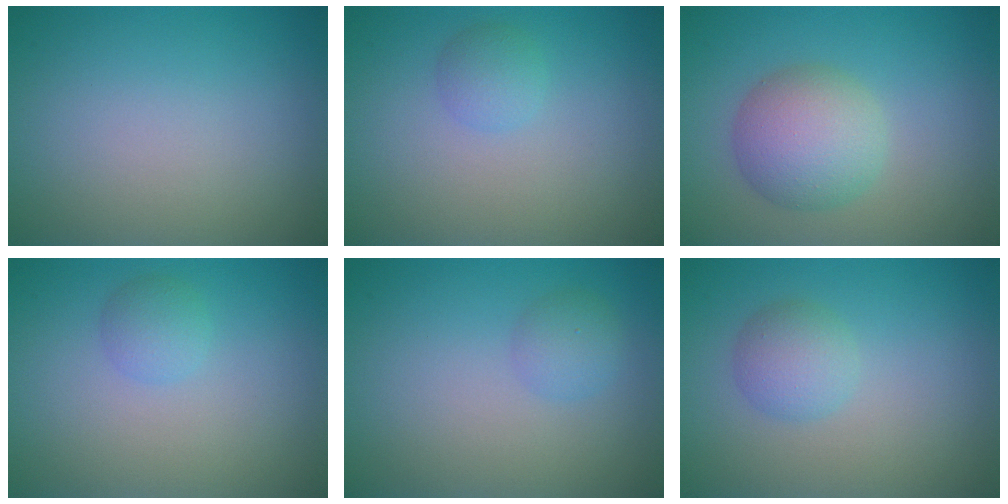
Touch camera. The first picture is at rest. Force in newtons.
{"total": 1.5, "press": 1.5, "slide": 0.0}
{"total": 5.1, "press": 5.1, "slide": 0.2}
{"total": 1.5, "press": 1.5, "slide": 0.0}
{"total": 1.6, "press": 1.6, "slide": 0.1}
{"total": 2.4, "press": 2.4, "slide": 0.1}